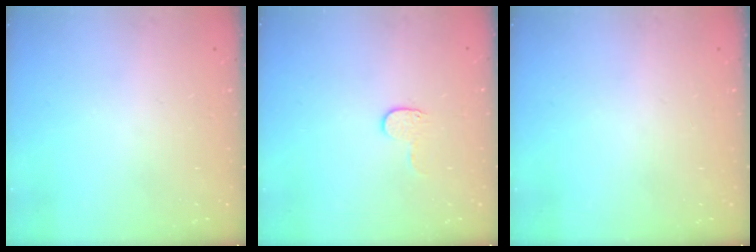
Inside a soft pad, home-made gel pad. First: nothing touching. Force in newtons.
{"total": 4.7, "press": 4.7, "slide": 0.5}
{"total": 0.0}